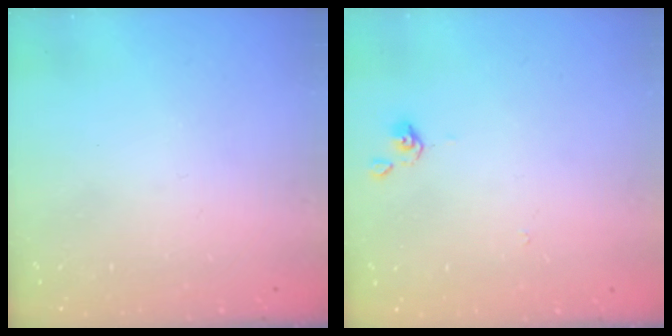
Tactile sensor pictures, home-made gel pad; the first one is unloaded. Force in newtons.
{"total": 0.0}